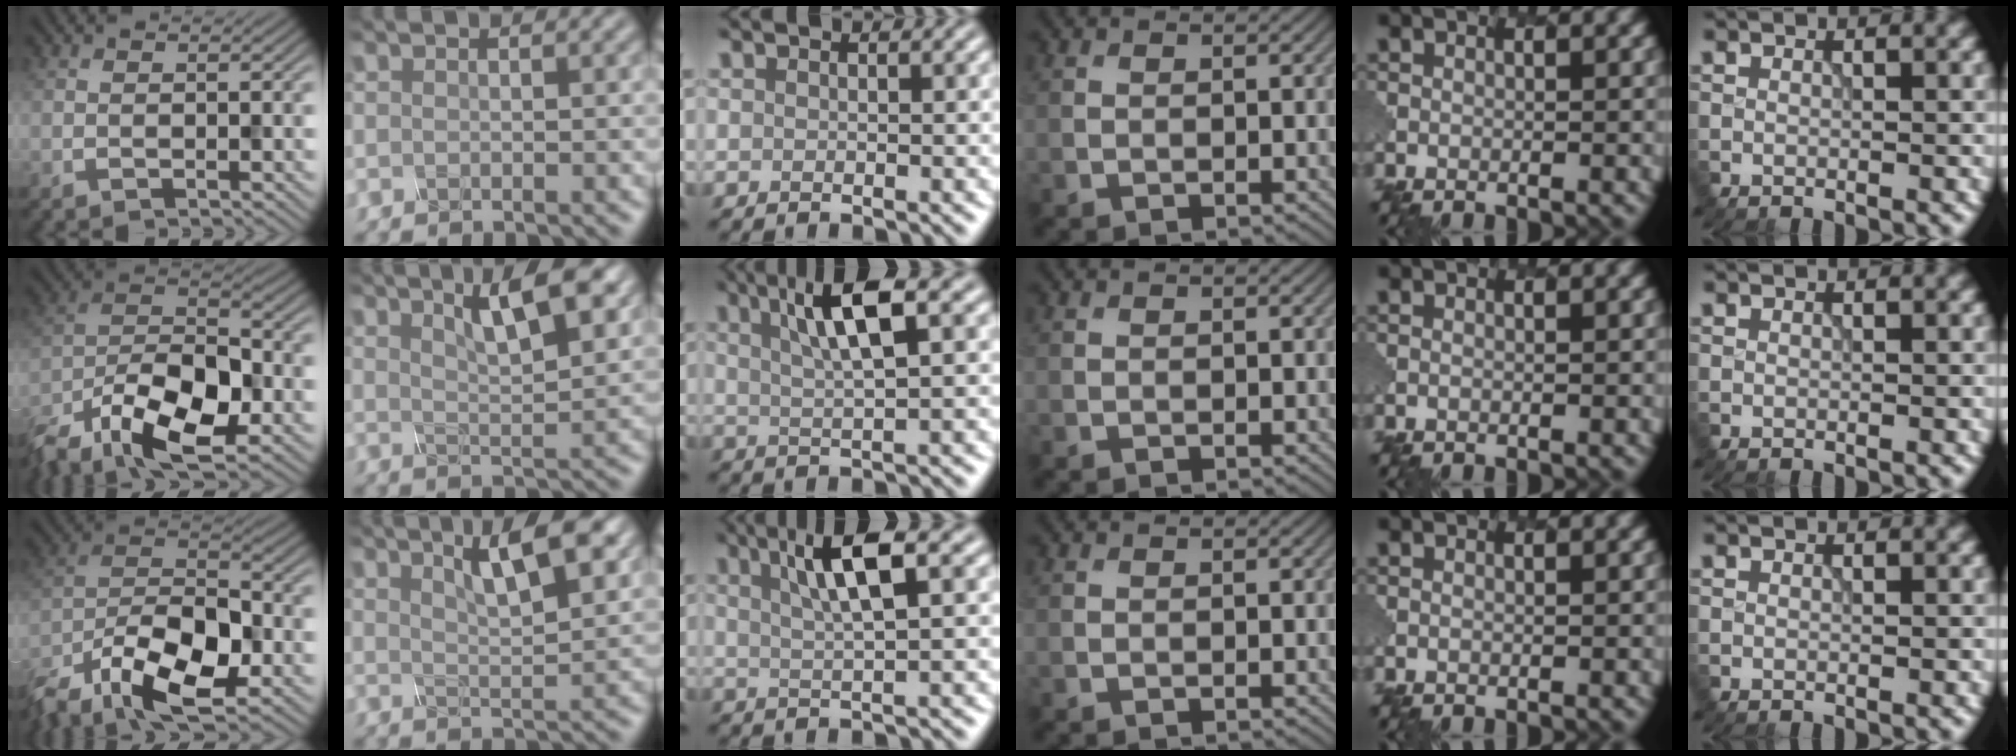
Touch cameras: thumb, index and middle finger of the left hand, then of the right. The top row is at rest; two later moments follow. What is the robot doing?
{"motion": "twist", "object": "rubiks cube"}